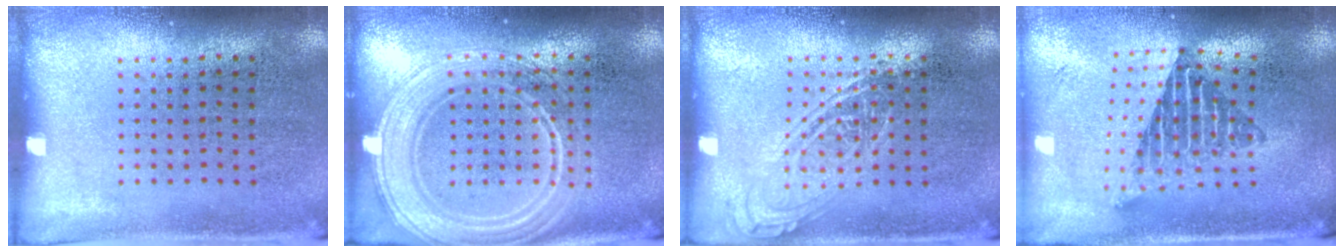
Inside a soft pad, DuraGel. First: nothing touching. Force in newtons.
{"total": 3.9, "press": 3.9, "slide": 0.8}
{"total": 2.0, "press": 2.0, "slide": 0.2}
{"total": 2.0, "press": 1.6, "slide": 1.3}